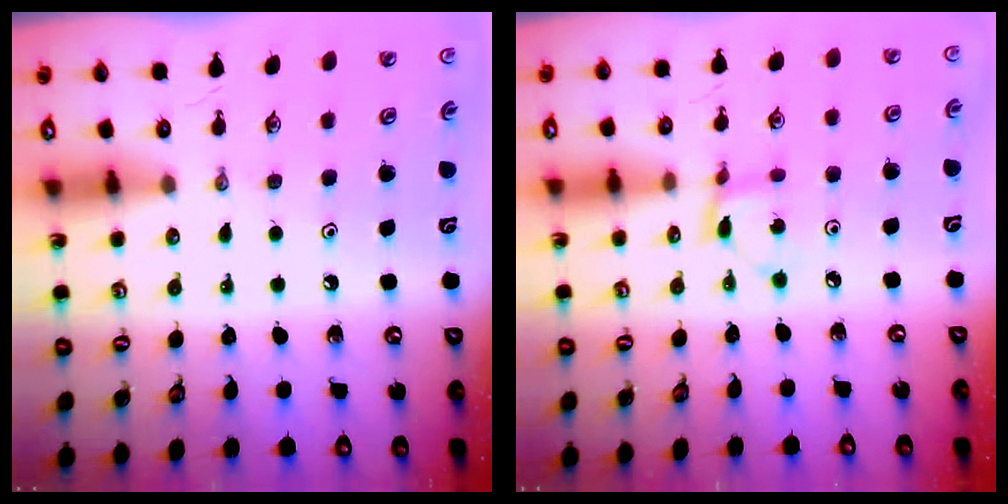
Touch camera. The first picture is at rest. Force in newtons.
{"total": 2.6, "press": 2.6, "slide": 0.3}